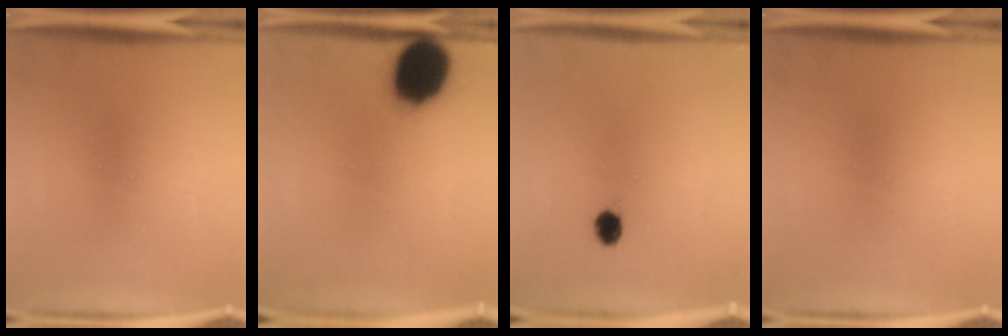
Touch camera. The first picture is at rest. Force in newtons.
{"total": 9.5}
{"total": 2.9}
{"total": 0.0}